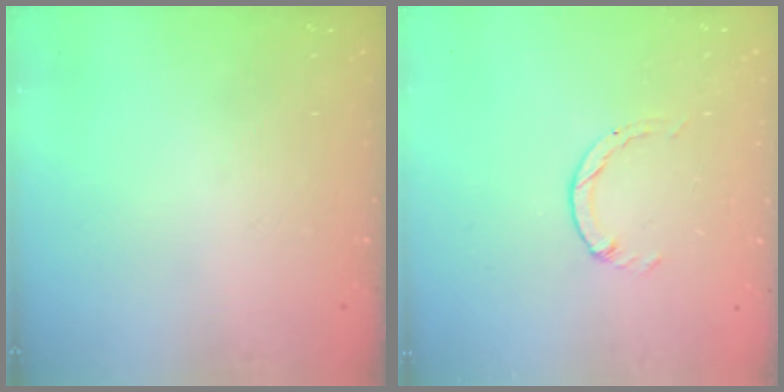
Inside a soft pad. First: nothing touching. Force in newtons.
{"total": 0.0}